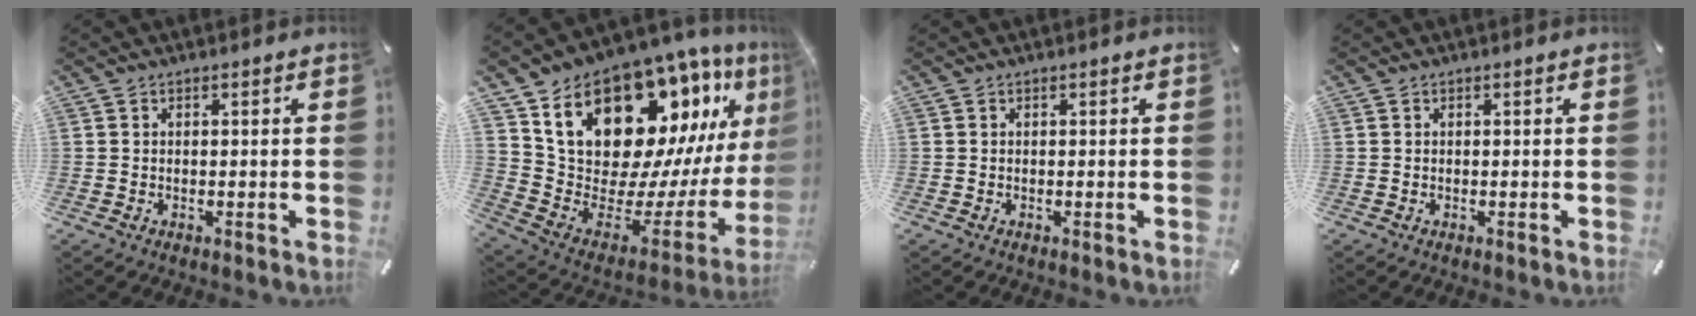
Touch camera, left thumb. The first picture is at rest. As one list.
[{"total": 24.7, "force": [14.1, 13.9, 14.7], "torque": [-0.247, -0.119, 0.267]}, {"total": 0.0}, {"total": 0.0}]